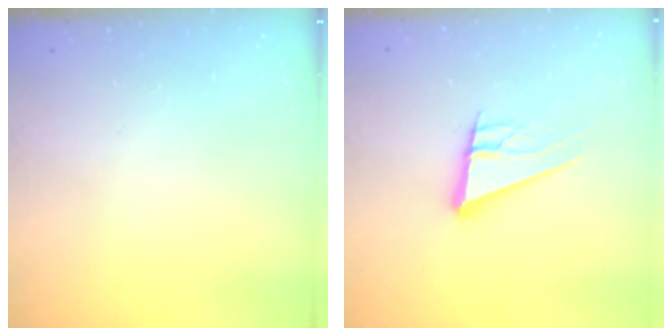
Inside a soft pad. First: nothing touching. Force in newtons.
{"total": 13.1, "press": 12.7, "slide": 3.4}